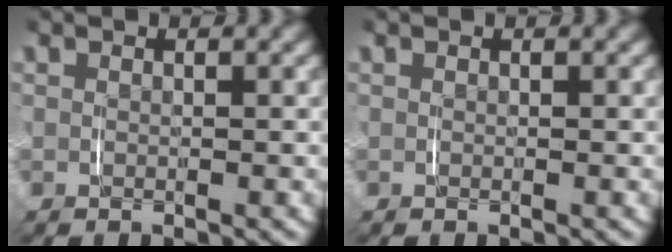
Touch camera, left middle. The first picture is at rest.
{"total": 0.0}